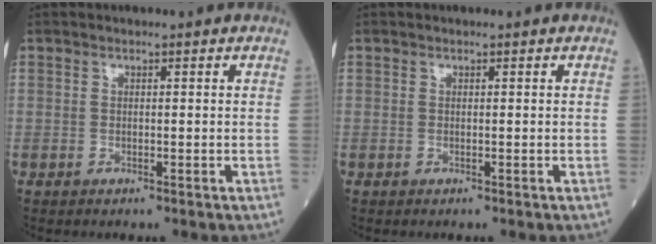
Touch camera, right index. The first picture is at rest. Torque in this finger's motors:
{"motor_torque": [0.04, -0.01, -0.02, 0.01]}